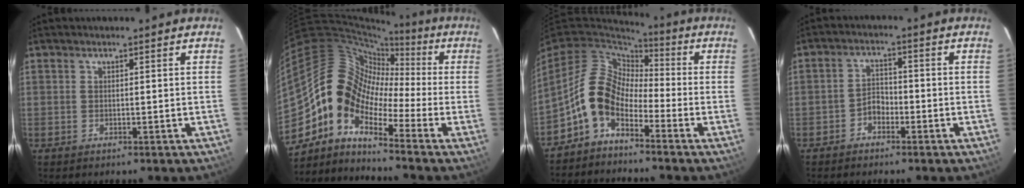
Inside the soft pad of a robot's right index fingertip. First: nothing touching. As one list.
[{"total": 11.0, "force": [-5.1, 7.1, 6.7], "torque": [-0.112, 0.025, -0.127]}, {"total": 9.8, "force": [-4.7, 6.1, 6.1], "torque": [-0.122, 0.017, -0.108]}, {"total": 3.1, "force": [-2.0, 2.0, 1.3], "torque": [-0.026, 0.011, -0.034]}]